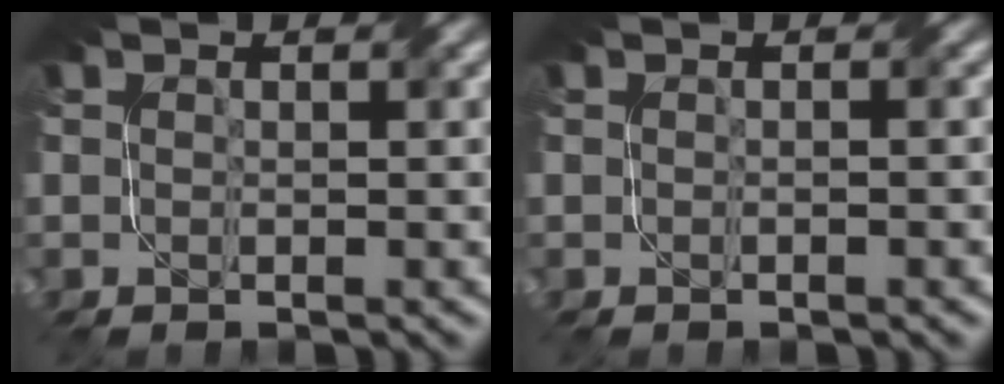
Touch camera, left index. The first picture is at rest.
{"total": 0.7, "force": [-0.2, 0.2, 0.6], "torque": [-0.010, -0.006, -0.012]}